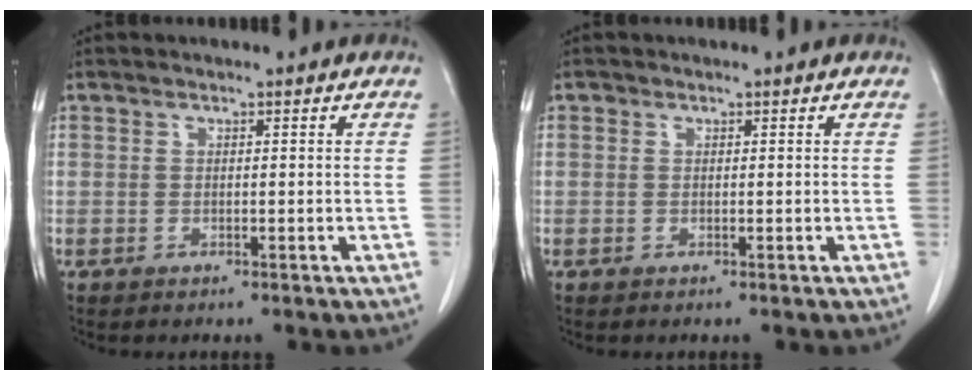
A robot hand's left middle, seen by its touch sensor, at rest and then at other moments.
{"total": 0.0}